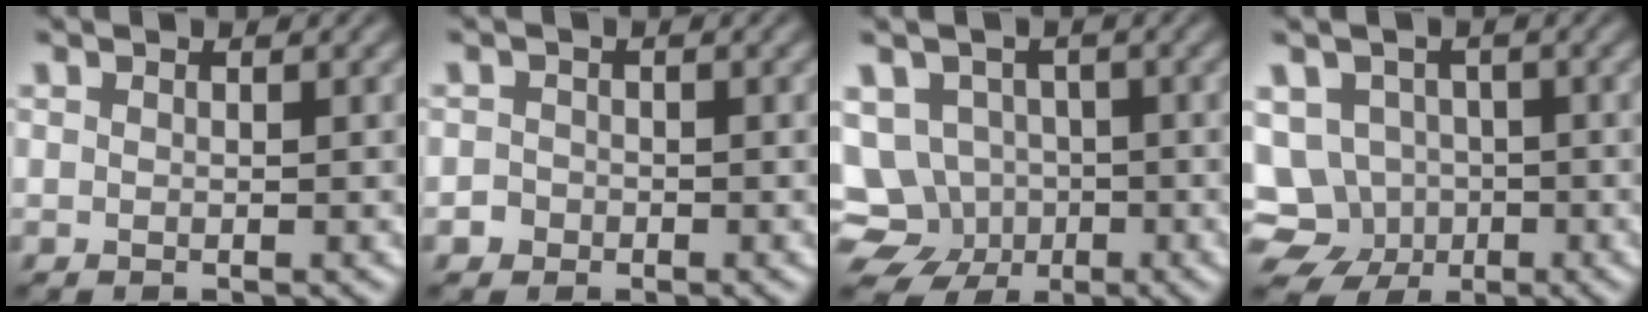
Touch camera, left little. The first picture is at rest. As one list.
[{"total": 1.6, "force": [-0.7, 1.4, 0.2], "torque": [0.015, 0.012, -0.018]}, {"total": 7.7, "force": [-3.1, 6.6, 2.5], "torque": [-0.025, 0.002, -0.067]}, {"total": 6.9, "force": [-2.9, 5.9, 2.1], "torque": [-0.013, 0.002, -0.062]}]